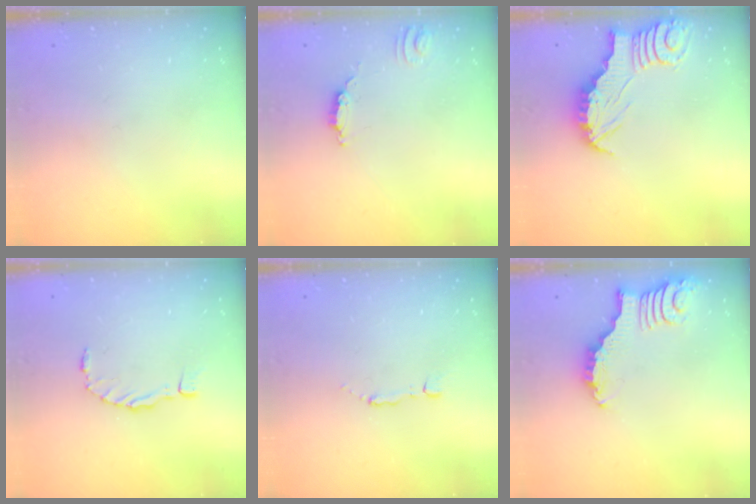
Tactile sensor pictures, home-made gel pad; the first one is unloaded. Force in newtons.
{"total": 4.7, "press": 4.7, "slide": 0.3}
{"total": 2.9, "press": 2.9, "slide": 0.2}
{"total": 1.5, "press": 1.5, "slide": 0.2}
{"total": 1.2, "press": 1.2, "slide": 0.1}
{"total": 2.4, "press": 2.4, "slide": 0.3}